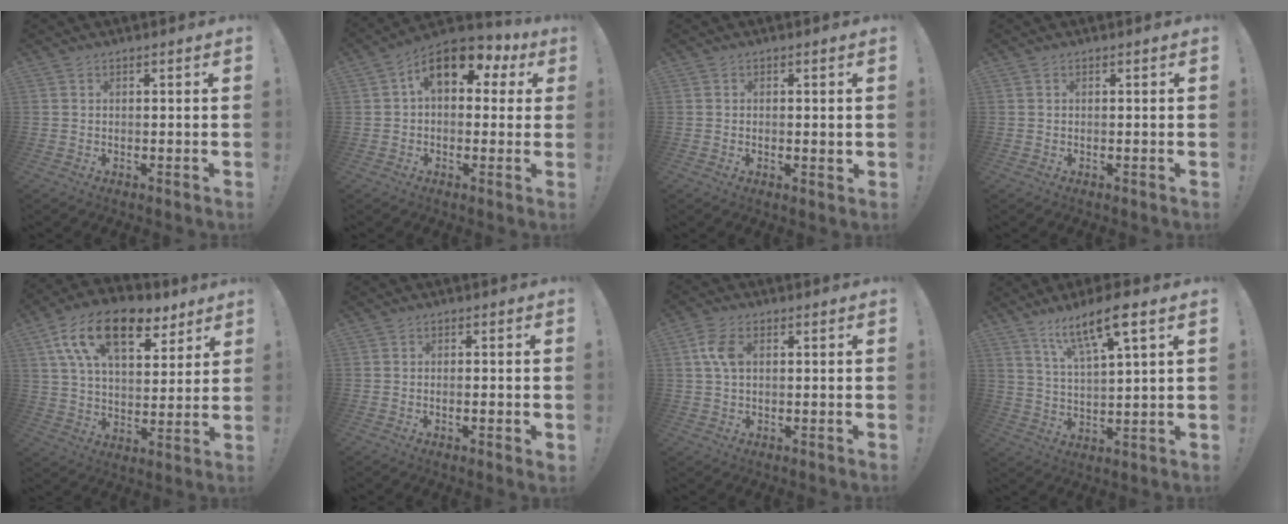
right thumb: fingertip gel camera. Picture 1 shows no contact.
{"total": 13.1, "force": [5.4, 7.3, 9.4], "torque": [-0.140, -0.016, 0.098]}
{"total": 1.4, "force": [0.1, 0.7, 1.2], "torque": [-0.018, 0.000, 0.002]}
{"total": 0.0}
{"total": 19.4, "force": [10.6, 9.9, 12.8], "torque": [-0.215, -0.044, 0.188]}
{"total": 1.7, "force": [-0.3, 0.3, 1.6], "torque": [-0.024, 0.000, -0.006]}
{"total": 6.3, "force": [1.4, 3.7, 4.8], "torque": [-0.101, 0.003, 0.025]}
{"total": 12.2, "force": [8.0, 2.5, 8.9], "torque": [-0.148, -0.037, 0.131]}